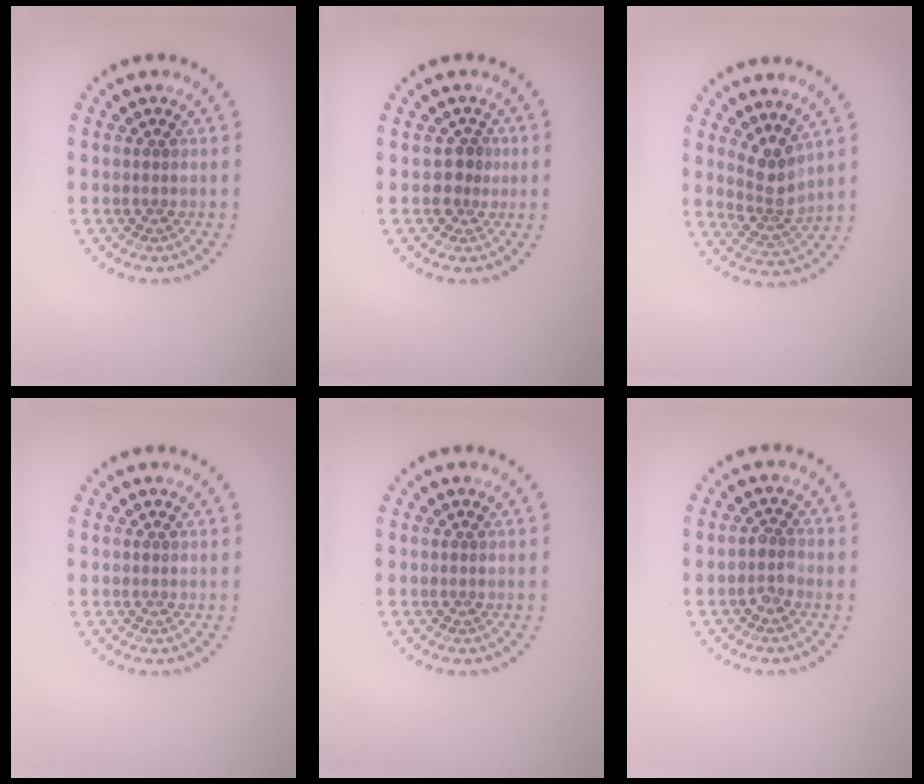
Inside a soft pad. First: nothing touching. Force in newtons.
{"total": 1.7, "press": 1.5, "slide": 0.9}
{"total": 2.9, "press": 2.3, "slide": 1.8}
{"total": 0.0}
{"total": 0.0}
{"total": 1.3, "press": 1.1, "slide": 0.5}